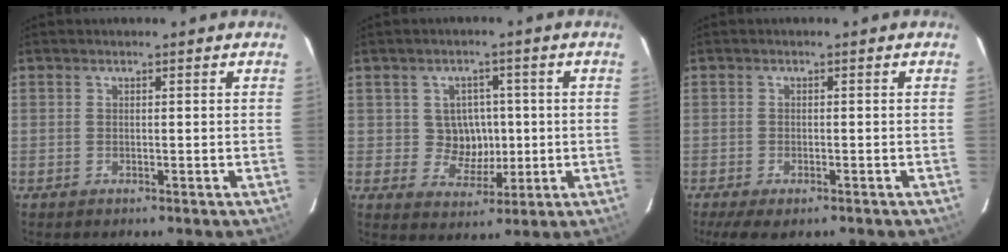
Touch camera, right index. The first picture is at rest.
{"total": 6.0, "force": [0.2, 5.7, 1.8], "torque": [-0.036, 0.013, 0.012]}
{"total": 5.8, "force": [-4.1, 2.1, 3.6], "torque": [-0.082, -0.025, -0.067]}